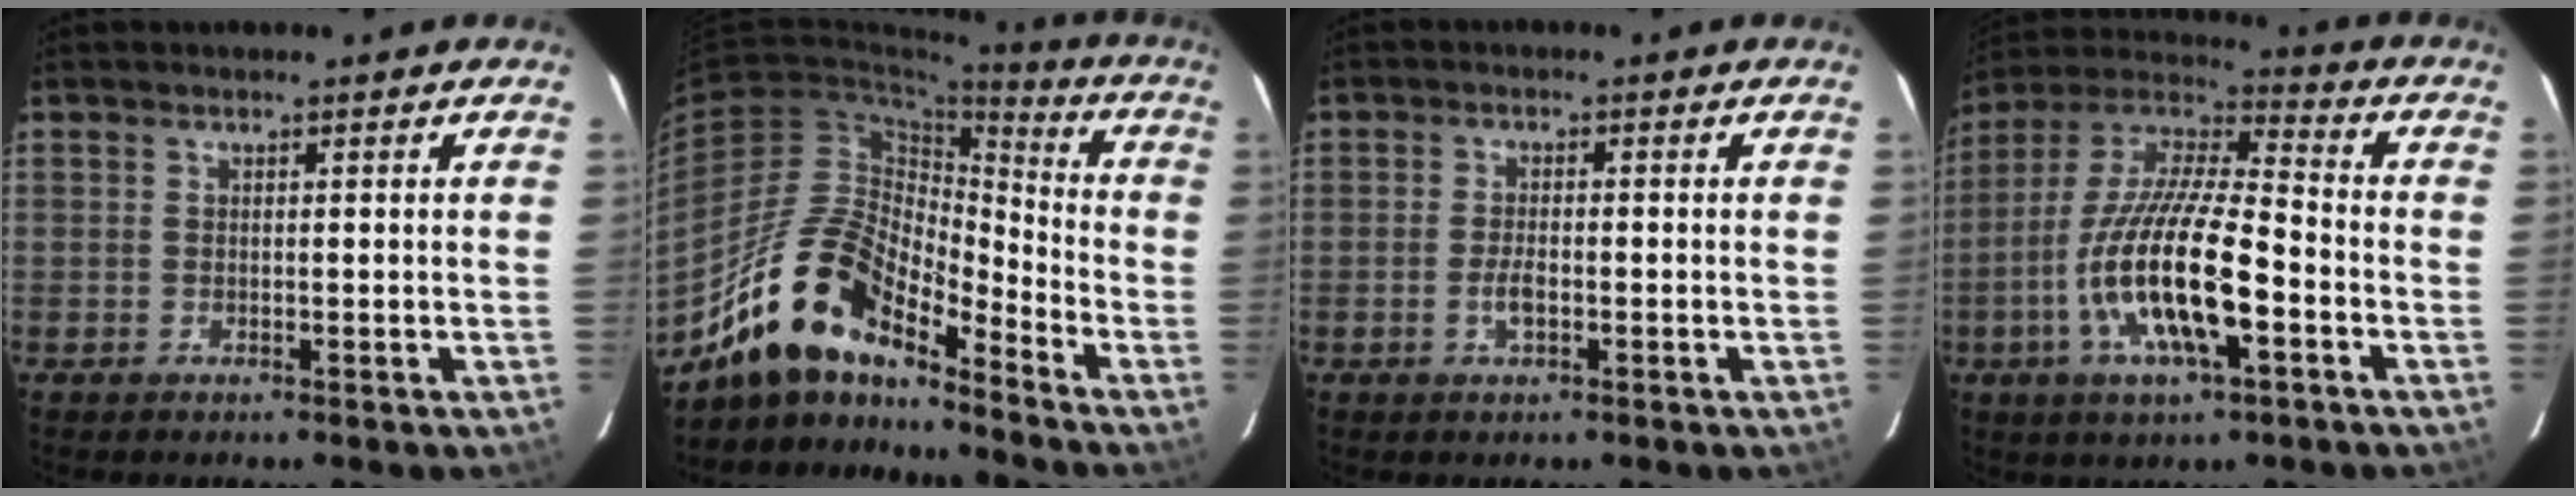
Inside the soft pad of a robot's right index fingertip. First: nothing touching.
{"total": 15.5, "force": [-12.7, 4.8, 7.6], "torque": [-0.139, 0.008, -0.246]}
{"total": 2.9, "force": [-1.0, 1.3, 2.3], "torque": [-0.049, -0.001, -0.018]}
{"total": 19.1, "force": [-6.3, 5.3, 17.2], "torque": [-0.342, -0.016, -0.125]}